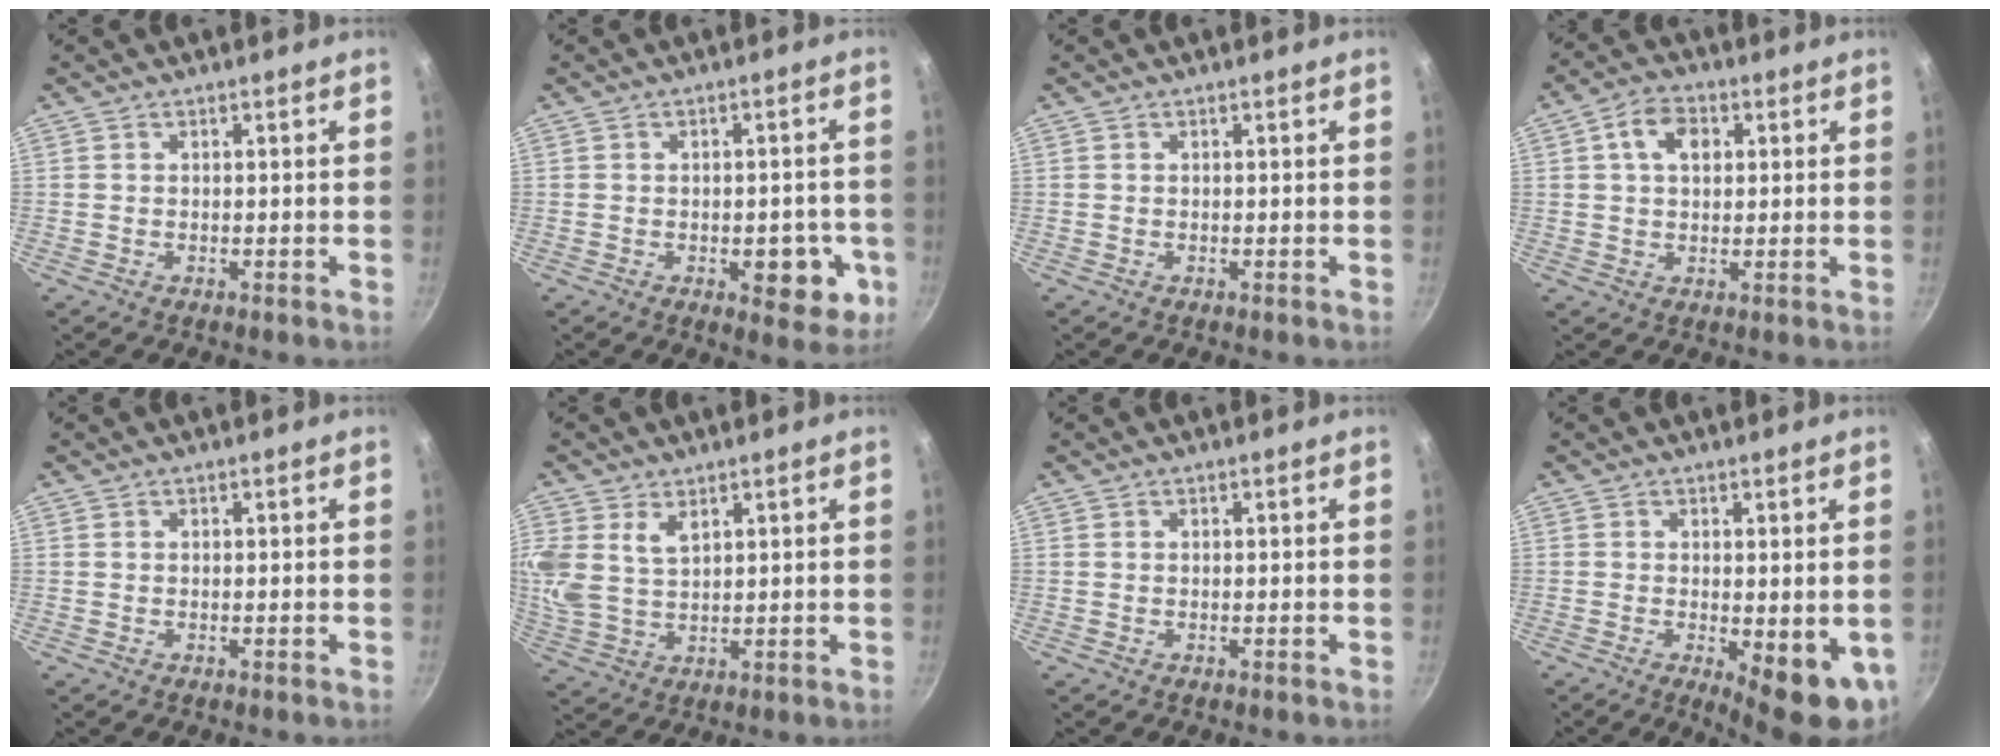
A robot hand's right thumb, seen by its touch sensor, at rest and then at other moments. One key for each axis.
{"total": 8.6, "fx": -2.4, "fy": 4.7, "fz": 6.8, "tx": -0.048, "ty": 0.008, "tz": -0.028}
{"total": 0.0}
{"total": 6.6, "fx": 1.8, "fy": 4.5, "fz": 4.4, "tx": -0.063, "ty": 0.008, "tz": 0.022}
{"total": 0.0}
{"total": 10.3, "fx": 4.5, "fy": 6.8, "fz": 6.4, "tx": -0.148, "ty": -0.005, "tz": 0.097}
{"total": 0.0}
{"total": 9.9, "fx": -1.8, "fy": 3.7, "fz": 9.0, "tx": -0.096, "ty": -0.009, "tz": -0.014}